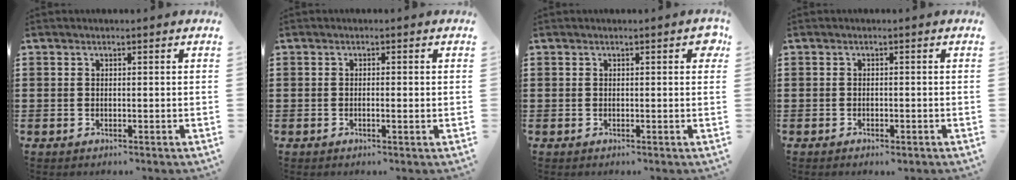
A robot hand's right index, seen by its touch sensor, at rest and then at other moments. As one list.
[{"total": 0.6, "force": [-0.1, 0.1, 0.6], "torque": [-0.010, -0.002, -0.002]}, {"total": 1.1, "force": [0.3, 0.4, 0.9], "torque": [-0.010, 0.003, 0.001]}, {"total": 0.7, "force": [-0.7, 0.2, 0.2], "torque": [-0.007, -0.002, -0.013]}]